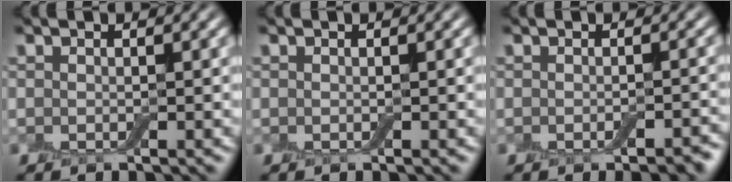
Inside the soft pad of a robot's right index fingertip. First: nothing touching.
{"total": 0.0}
{"total": 2.5, "force": [-1.2, 0.7, 2.0], "torque": [-0.024, -0.002, -0.015]}